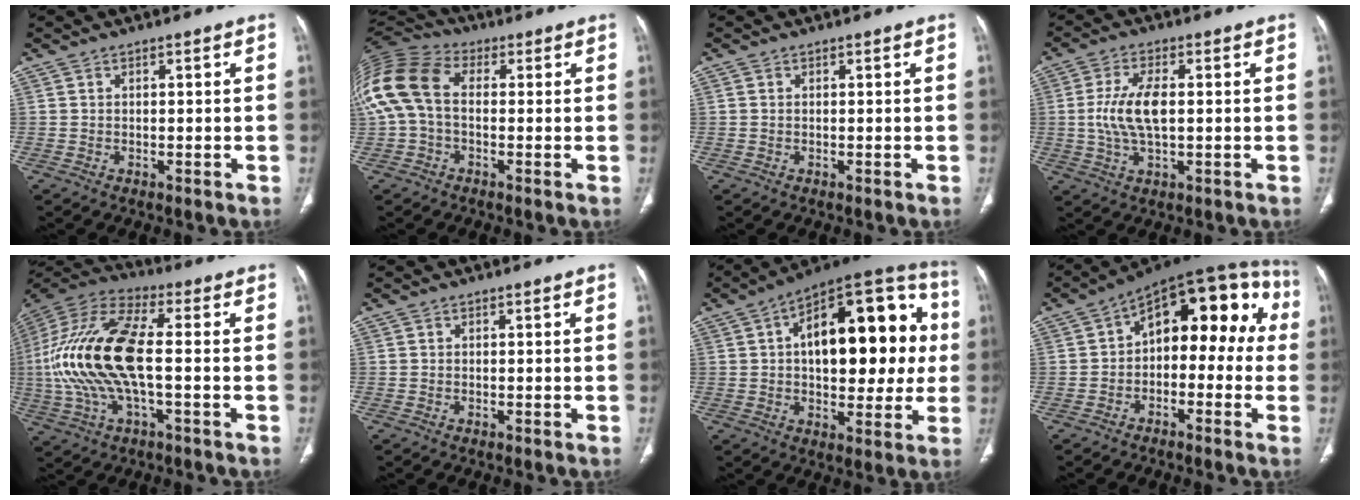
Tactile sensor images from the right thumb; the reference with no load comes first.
{"total": 16.0, "force": [1.0, 10.8, 11.7], "torque": [-0.269, 0.036, 0.011]}
{"total": 0.0}
{"total": 8.4, "force": [0.3, 3.6, 7.6], "torque": [-0.168, 0.002, 0.006]}
{"total": 21.2, "force": [-1.1, 8.3, 19.4], "torque": [-0.433, 0.022, -0.021]}
{"total": 0.0}
{"total": 27.4, "force": [3.9, 14.0, 23.3], "torque": [-0.290, 0.034, 0.050]}
{"total": 17.3, "force": [0.8, 10.0, 14.1], "torque": [-0.135, 0.057, -0.005]}